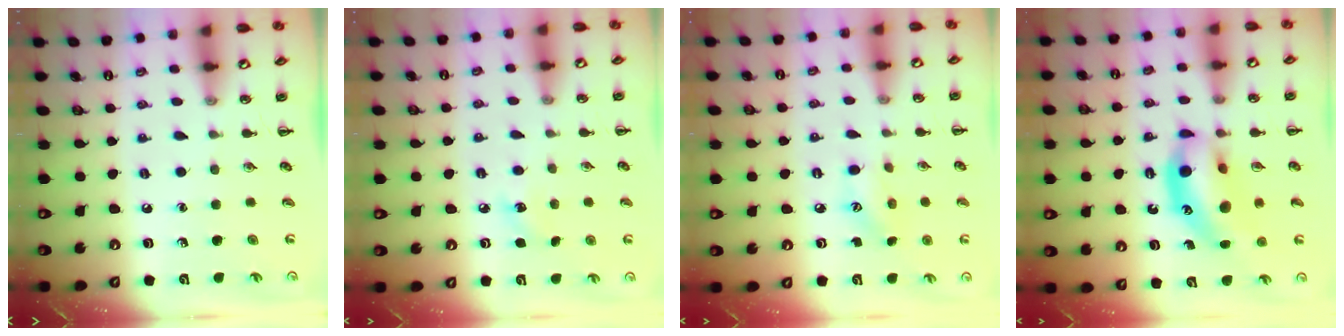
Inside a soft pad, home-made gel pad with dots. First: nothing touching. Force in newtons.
{"total": 6.4, "press": 6.1, "slide": 1.9}
{"total": 6.6, "press": 6.5, "slide": 1.0}
{"total": 13.8, "press": 13.4, "slide": 3.3}